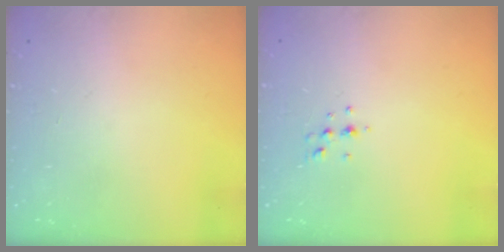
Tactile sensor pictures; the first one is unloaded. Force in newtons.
{"total": 4.1, "press": 3.7, "slide": 1.8}